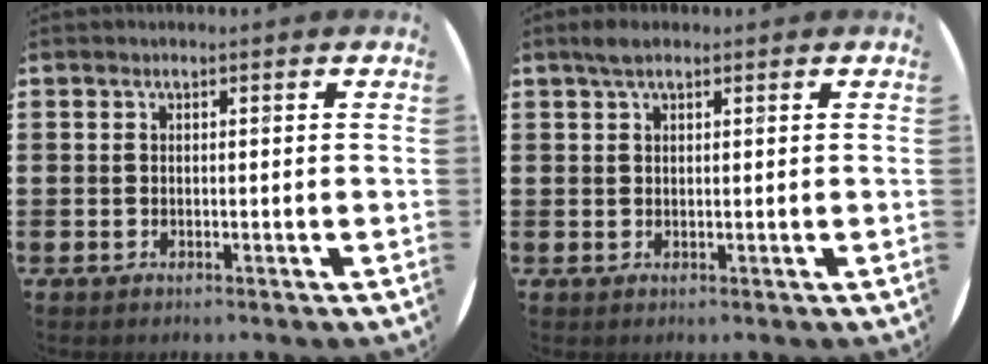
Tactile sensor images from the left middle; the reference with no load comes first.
{"total": 2.0, "force": [1.5, 0.8, 1.1], "torque": [-0.017, 0.002, 0.025]}